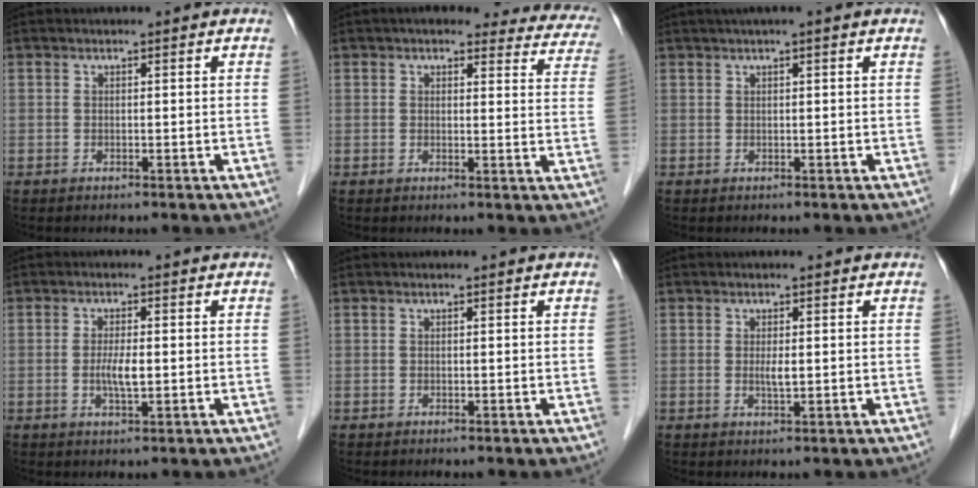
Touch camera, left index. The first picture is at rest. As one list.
[{"total": 16.6, "force": [14.8, 5.1, 5.6], "torque": [-0.027, -0.001, 0.139]}, {"total": 2.5, "force": [1.6, -0.2, 1.9], "torque": [-0.033, 0.019, 0.029]}, {"total": 3.2, "force": [-0.4, 0.6, 3.2], "torque": [-0.066, -0.003, -0.004]}, {"total": 0.0}, {"total": 1.8, "force": [0.1, 0.3, 1.7], "torque": [-0.037, -0.003, 0.005]}]